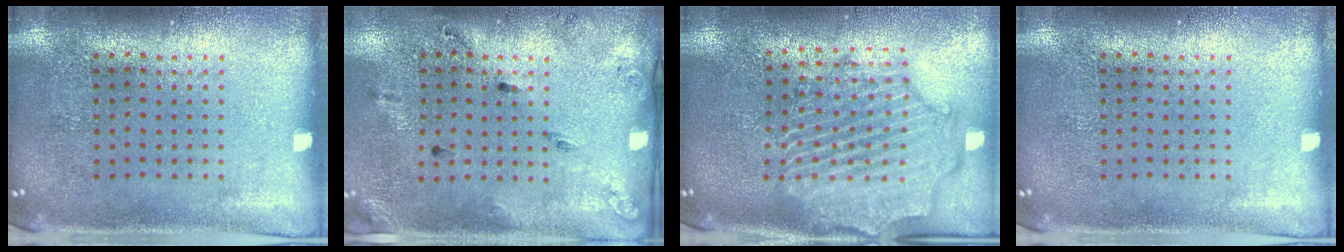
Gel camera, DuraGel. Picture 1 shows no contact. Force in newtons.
{"total": 1.8, "press": 1.0, "slide": 1.5}
{"total": 2.5, "press": 2.2, "slide": 1.1}
{"total": 0.0}